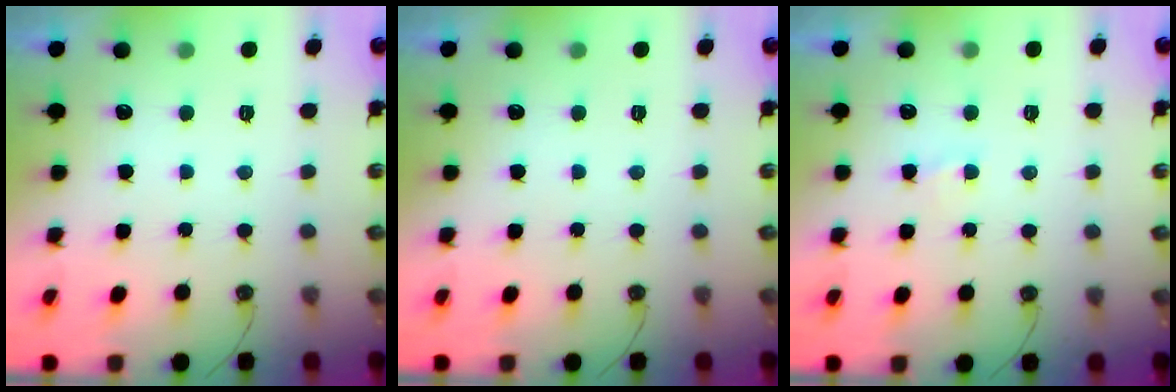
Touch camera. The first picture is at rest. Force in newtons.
{"total": 0.0}
{"total": 1.6, "press": 1.6, "slide": 0.2}